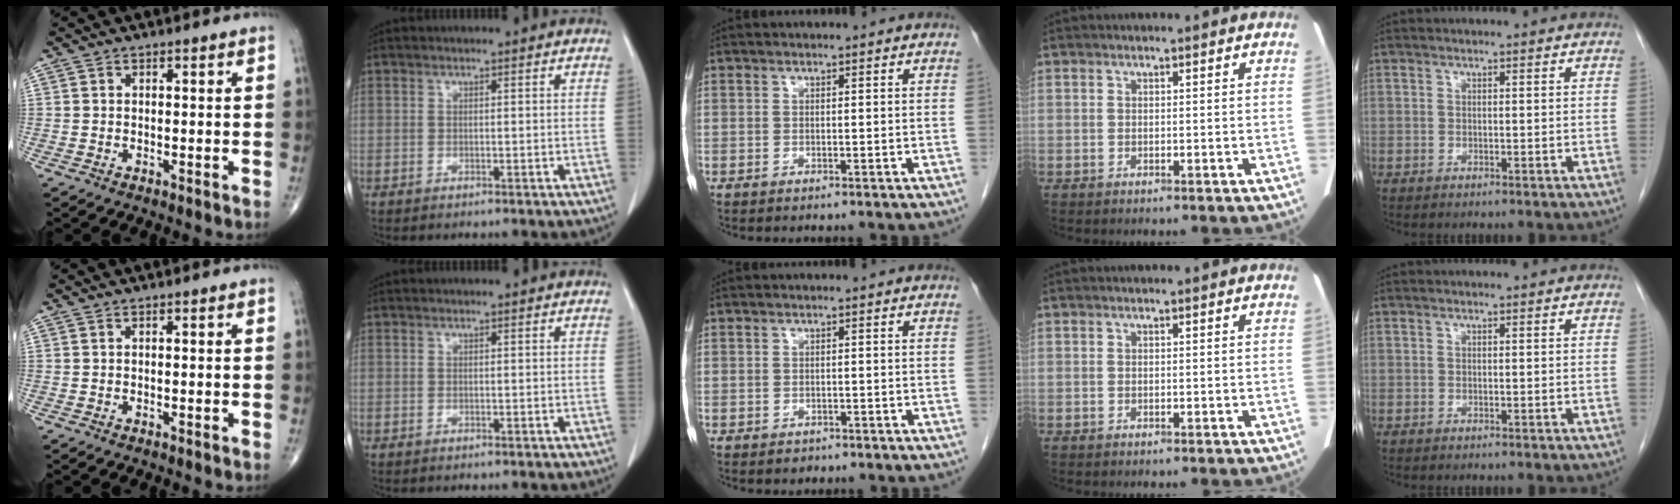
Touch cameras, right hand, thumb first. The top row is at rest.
{"middle": {"total": 1.1, "force": [-0.7, 0.8, 0.2], "torque": [-0.004, 0.001, -0.007]}}